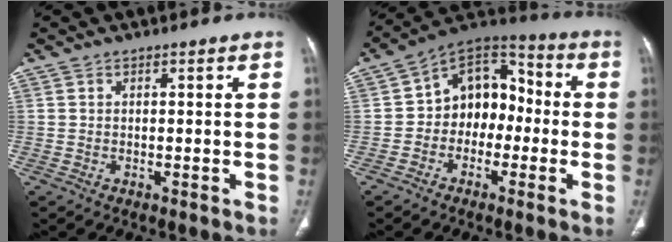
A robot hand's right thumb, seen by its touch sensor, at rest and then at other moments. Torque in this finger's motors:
{"motor_torque": [-0.29, 0.68, 0.66, -0.59, 0.06]}